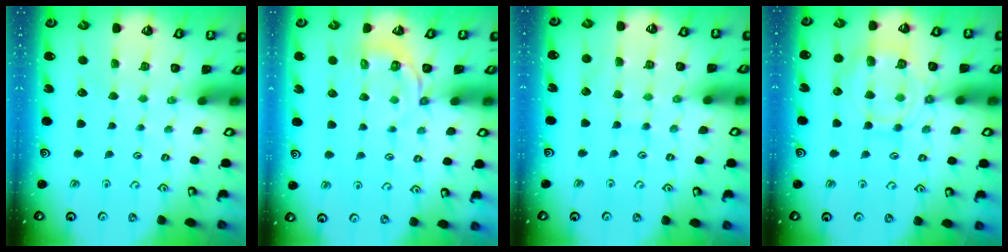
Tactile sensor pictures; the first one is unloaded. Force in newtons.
{"total": 4.2, "press": 3.8, "slide": 1.8}
{"total": 5.3, "press": 5.3, "slide": 0.7}
{"total": 12.1, "press": 12.0, "slide": 1.4}